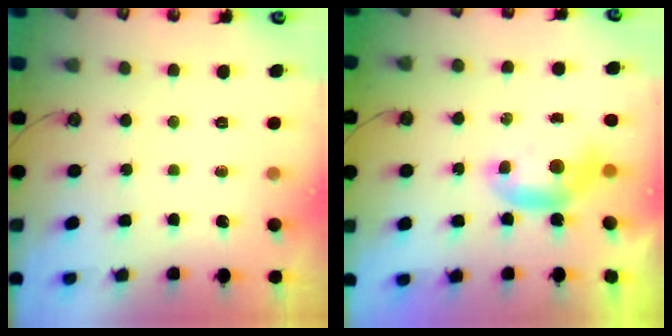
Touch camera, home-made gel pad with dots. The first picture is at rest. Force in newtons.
{"total": 0.0}